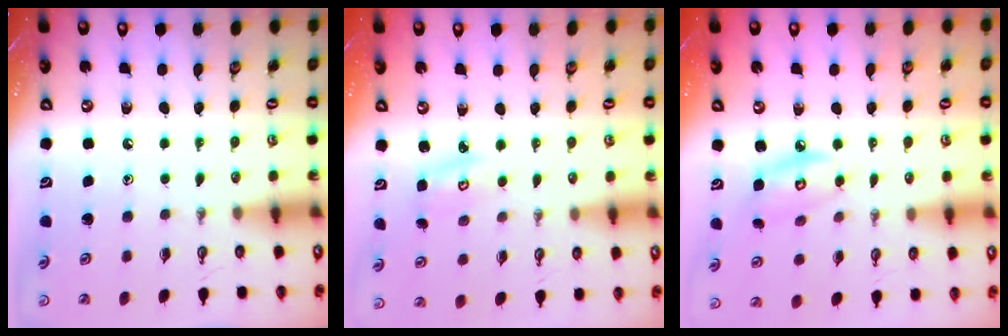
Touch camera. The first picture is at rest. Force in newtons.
{"total": 3.2, "press": 3.2, "slide": 0.4}
{"total": 6.6, "press": 6.6, "slide": 0.2}